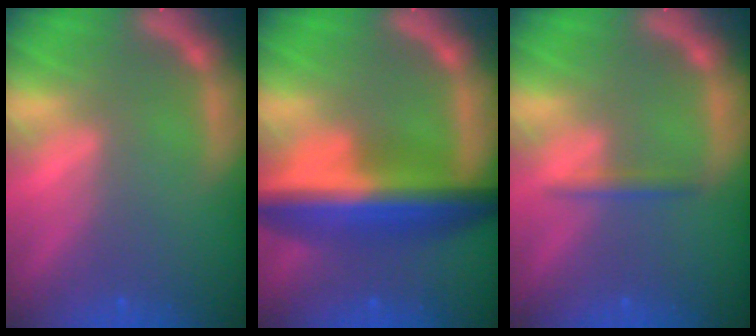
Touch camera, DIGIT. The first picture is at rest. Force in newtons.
{"total": 10.0}
{"total": 1.4}